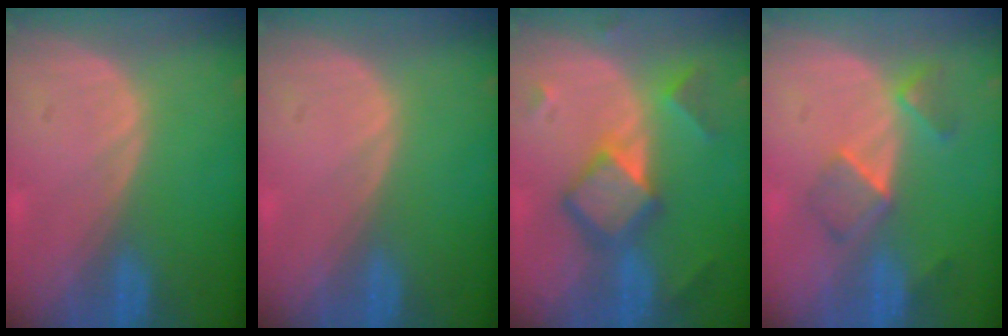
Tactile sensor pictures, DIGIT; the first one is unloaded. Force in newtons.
{"total": 0.0}
{"total": 7.4, "press": 7.4, "slide": 0.5}
{"total": 5.6, "press": 4.9, "slide": 2.7}